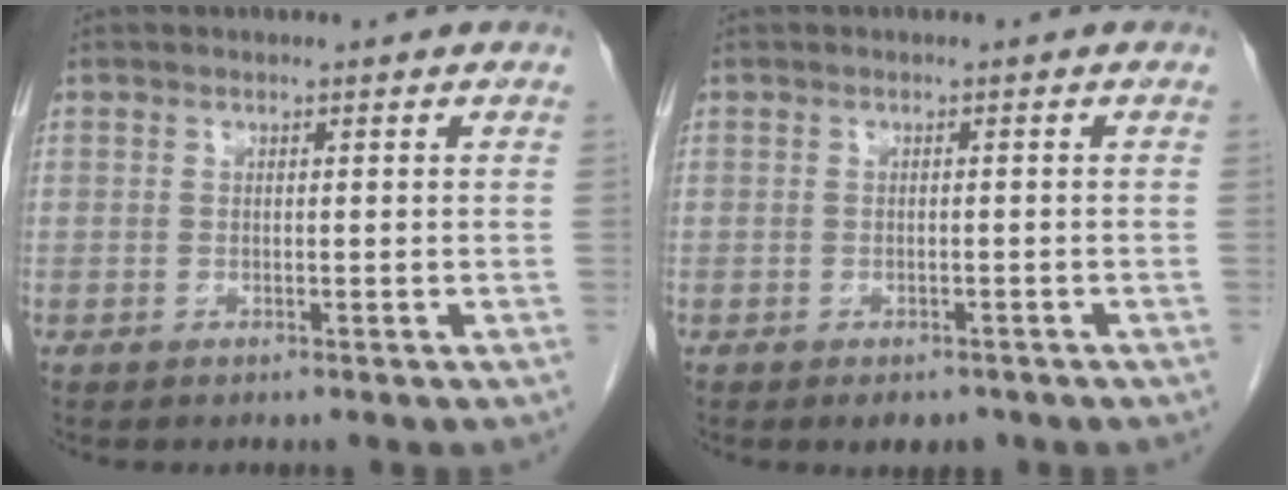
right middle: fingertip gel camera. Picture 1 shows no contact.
{"total": 2.9, "force": [-2.2, 1.5, 1.2], "torque": [-0.009, 0.000, -0.023]}